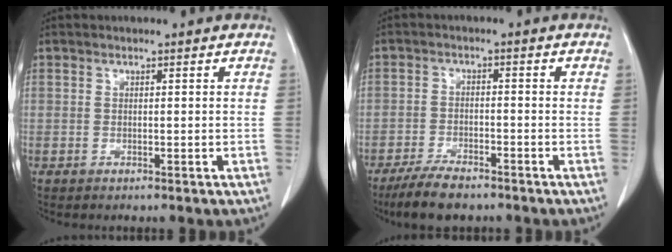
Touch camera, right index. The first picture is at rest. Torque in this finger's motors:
{"motor_torque": [-0.43, -0.06, -0.12, -0.05]}